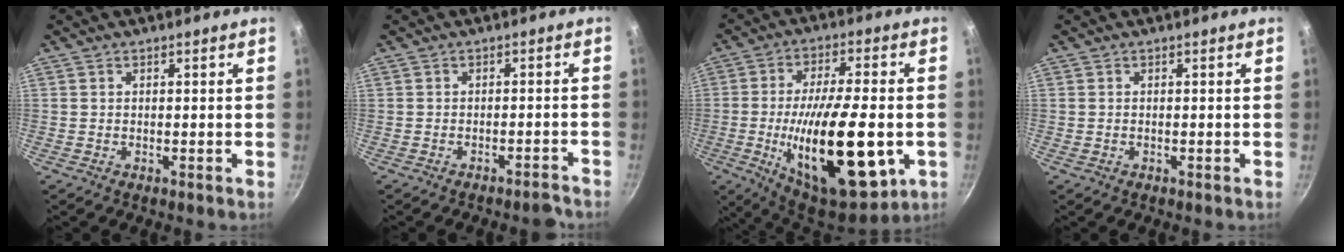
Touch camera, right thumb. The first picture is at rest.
{"total": 2.9, "force": [-2.7, 0.7, 1.0], "torque": [-0.008, 0.038, -0.022]}
{"total": 25.7, "force": [-5.3, 9.9, 23.1], "torque": [-0.360, 0.005, -0.075]}
{"total": 0.0}